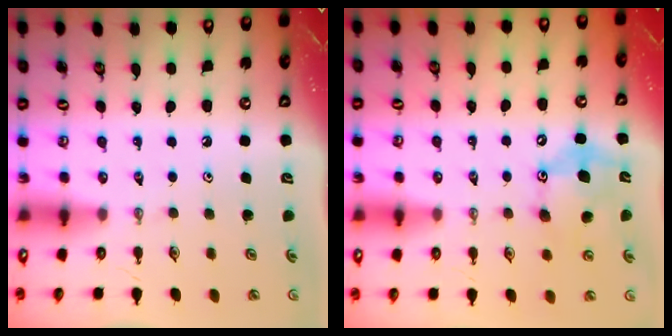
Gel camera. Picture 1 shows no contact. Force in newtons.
{"total": 12.0, "press": 12.0, "slide": 0.3}